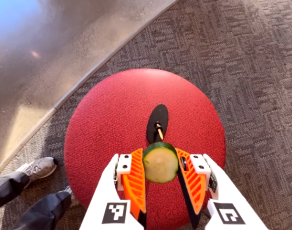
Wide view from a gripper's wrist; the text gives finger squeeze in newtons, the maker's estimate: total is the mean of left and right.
{"total": 11.2, "left": 11.2, "right": 11.1}